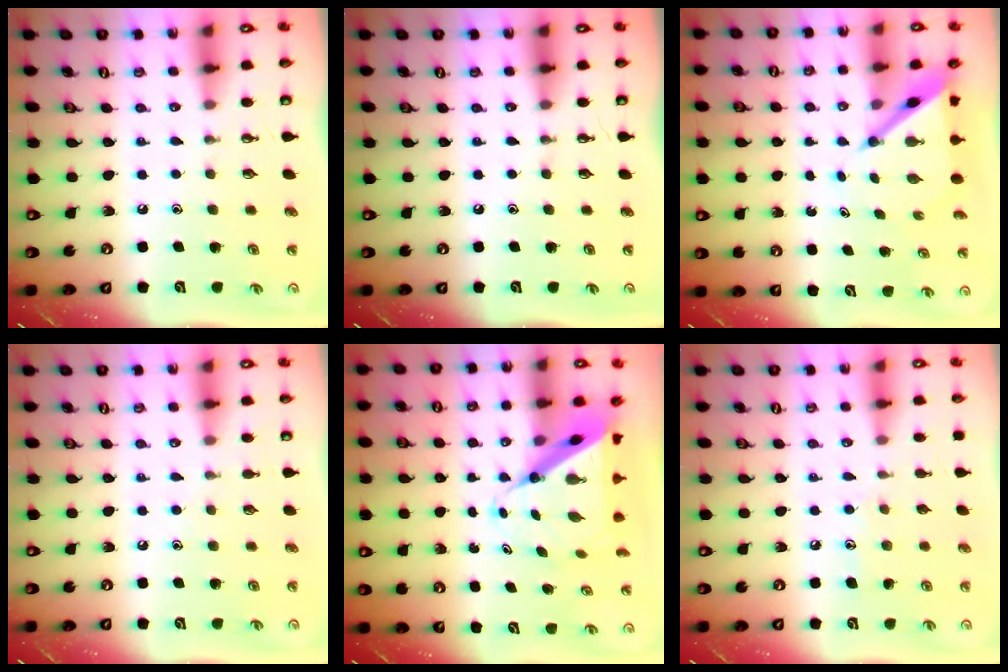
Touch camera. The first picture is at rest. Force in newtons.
{"total": 0.0}
{"total": 5.9, "press": 5.9, "slide": 0.6}
{"total": 4.8, "press": 4.7, "slide": 0.5}
{"total": 9.7, "press": 9.6, "slide": 0.9}
{"total": 6.4, "press": 6.3, "slide": 0.6}